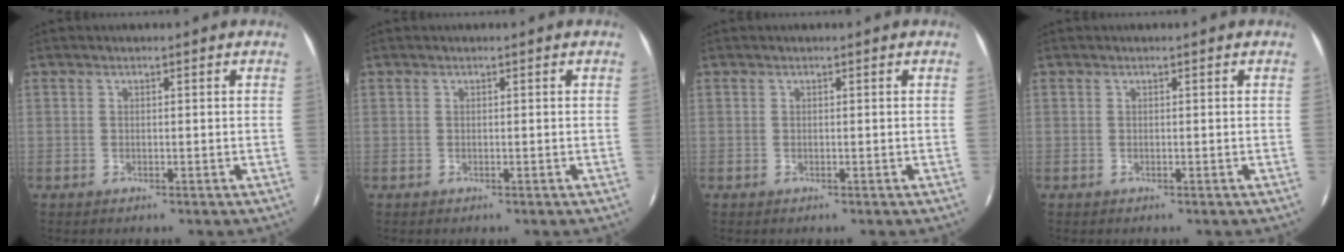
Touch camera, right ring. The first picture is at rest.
{"total": 0.0}
{"total": 0.0}
{"total": 0.0}